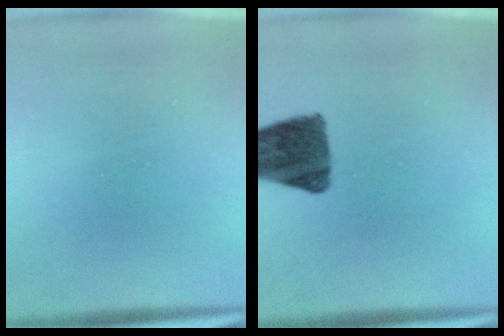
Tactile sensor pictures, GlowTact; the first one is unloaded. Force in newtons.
{"total": 10.7}